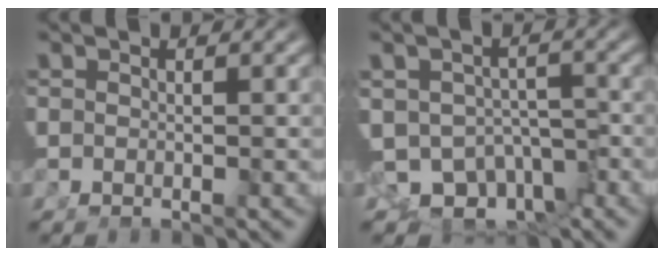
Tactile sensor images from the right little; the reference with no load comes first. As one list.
[{"total": 13.4, "force": [-5.6, 11.0, 5.1], "torque": [-0.113, -0.063, -0.081]}]